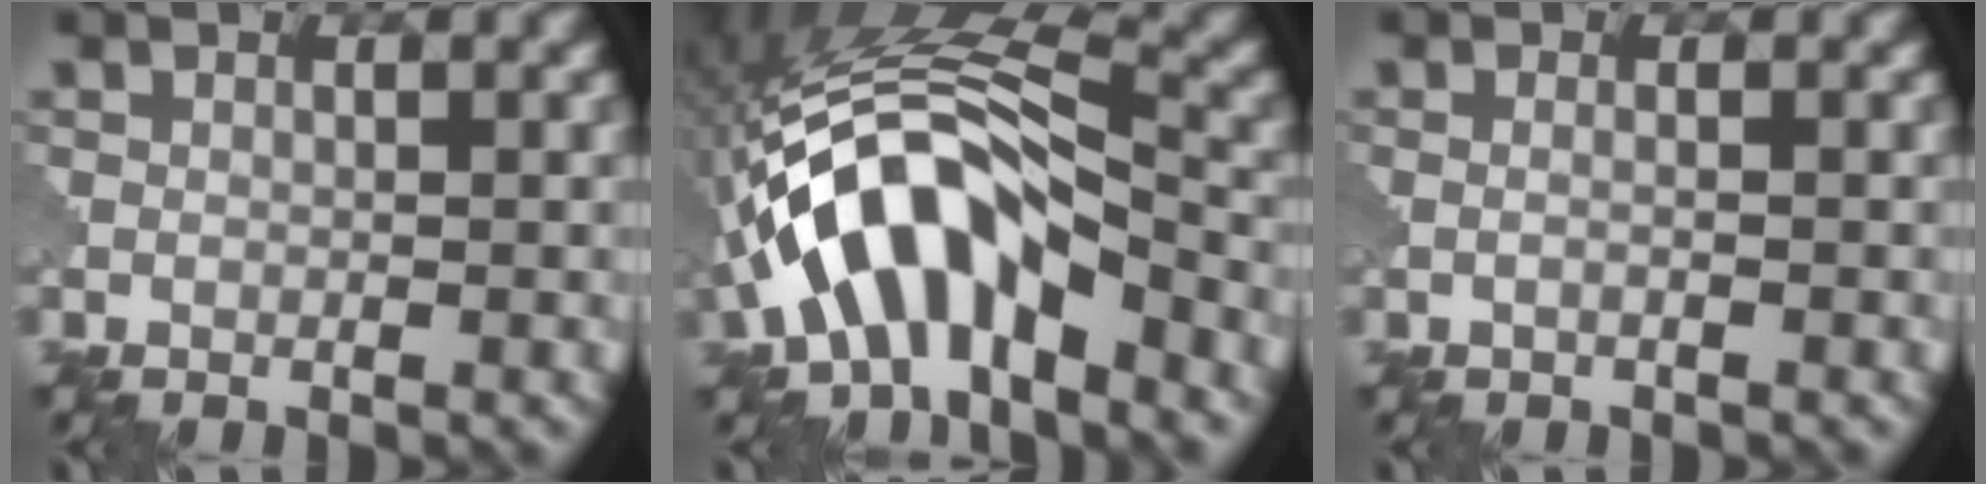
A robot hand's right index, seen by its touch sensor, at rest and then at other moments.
{"total": 10.9, "force": [-4.5, 4.7, 8.7], "torque": [-0.162, 0.021, -0.086]}
{"total": 0.9, "force": [-0.1, 0.3, 0.8], "torque": [-0.014, -0.006, -0.013]}